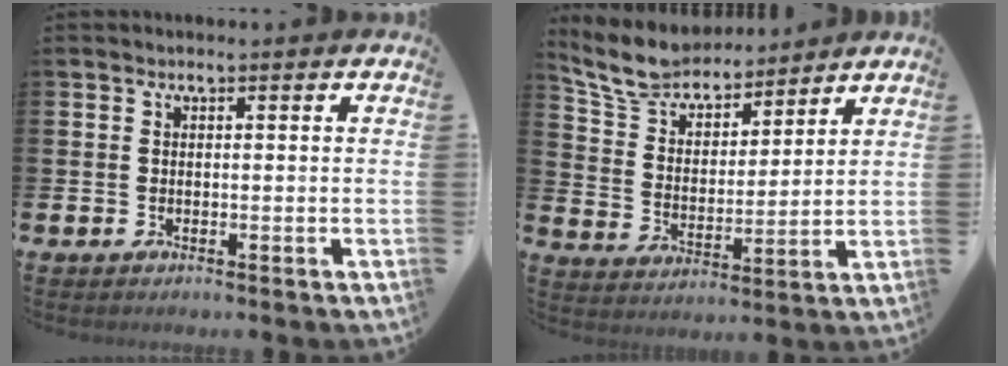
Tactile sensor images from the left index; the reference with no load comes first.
{"total": 7.8, "force": [7.4, 2.3, 1.4], "torque": [-0.065, -0.045, 0.132]}